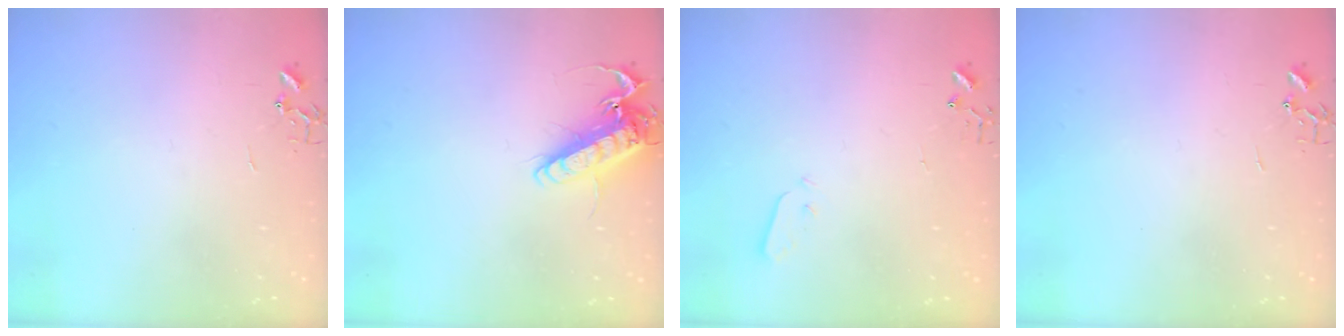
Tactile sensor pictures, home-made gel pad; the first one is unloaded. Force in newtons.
{"total": 14.8, "press": 14.6, "slide": 2.4}
{"total": 2.5, "press": 2.5, "slide": 0.4}
{"total": 0.0}